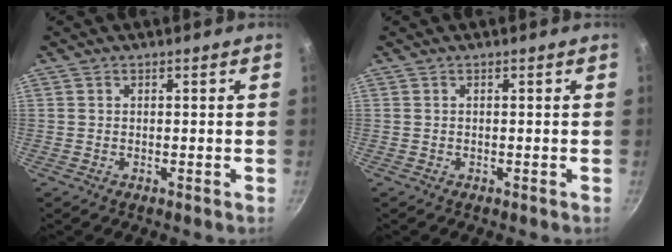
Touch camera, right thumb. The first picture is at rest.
{"total": 0.0}